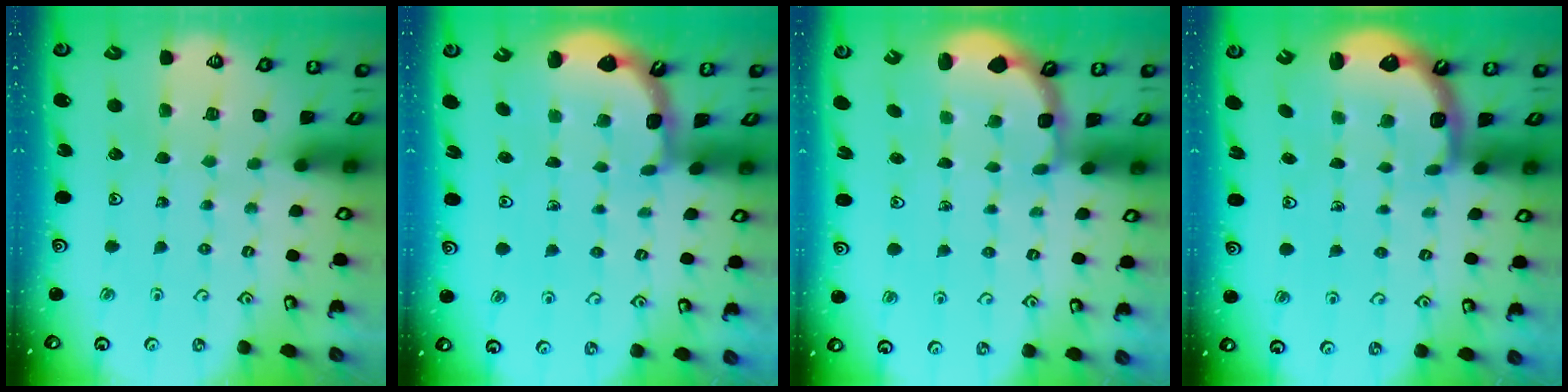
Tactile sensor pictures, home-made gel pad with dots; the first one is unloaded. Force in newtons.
{"total": 2.0, "press": 2.0, "slide": 0.2}
{"total": 2.7, "press": 2.0, "slide": 1.7}
{"total": 2.9, "press": 2.4, "slide": 1.6}